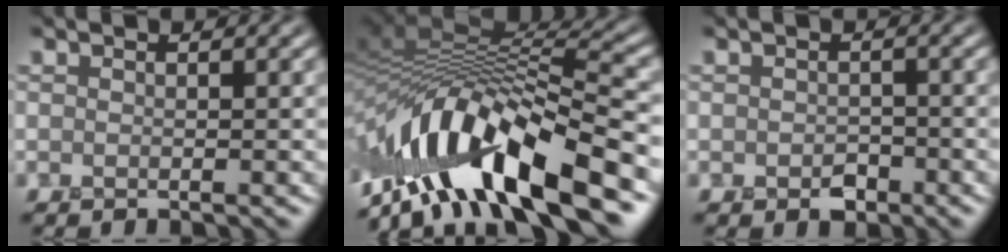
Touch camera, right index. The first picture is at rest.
{"total": 13.7, "force": [-7.3, 4.6, 10.5], "torque": [-0.196, 0.014, -0.121]}
{"total": 1.2, "force": [-0.8, 0.9, 0.4], "torque": [-0.007, -0.003, -0.012]}